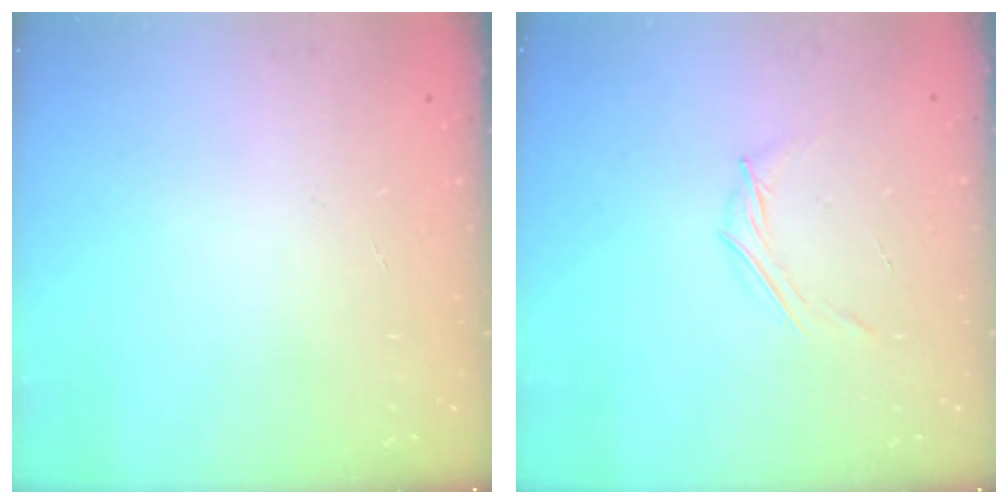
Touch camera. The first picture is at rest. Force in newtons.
{"total": 3.8, "press": 3.7, "slide": 0.9}